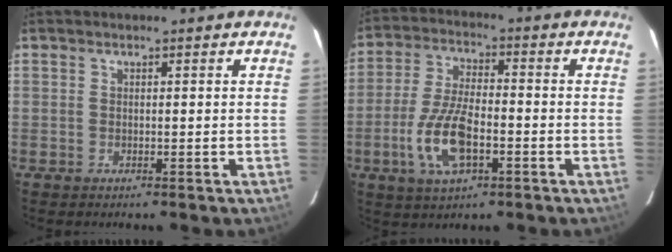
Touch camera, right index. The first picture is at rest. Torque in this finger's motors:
{"motor_torque": [1.54, -0.61, 0.96, 0.11]}